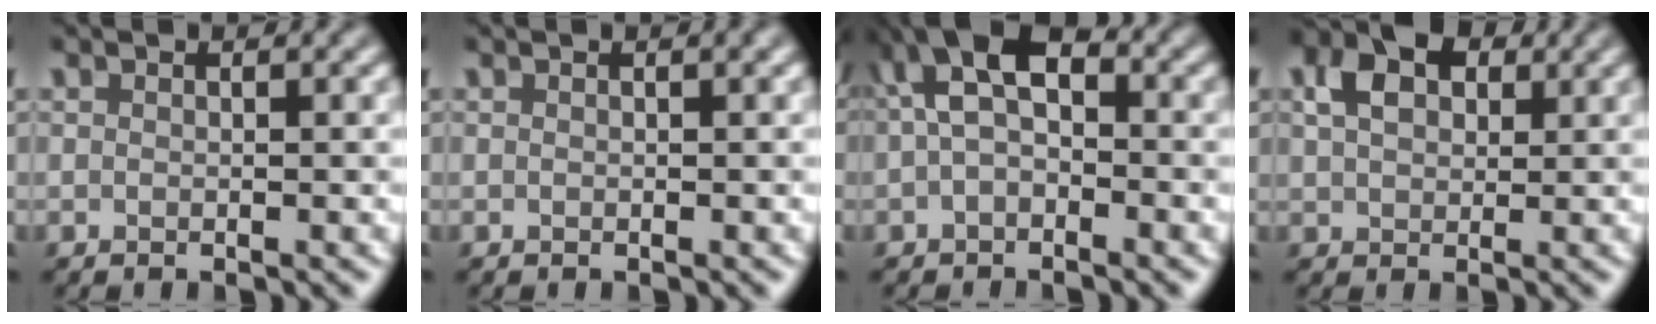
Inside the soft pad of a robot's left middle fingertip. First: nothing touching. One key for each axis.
{"total": 0.6, "fx": 0.1, "fy": 0.1, "fz": 0.6, "tx": -0.006, "ty": 0.005, "tz": 0.001}
{"total": 5.6, "fx": 0.3, "fy": 3.3, "fz": 4.5, "tx": -0.081, "ty": 0.023, "tz": -0.006}
{"total": 4.6, "fx": 1.7, "fy": 3.2, "fz": 2.8, "tx": -0.058, "ty": 0.011, "tz": 0.025}